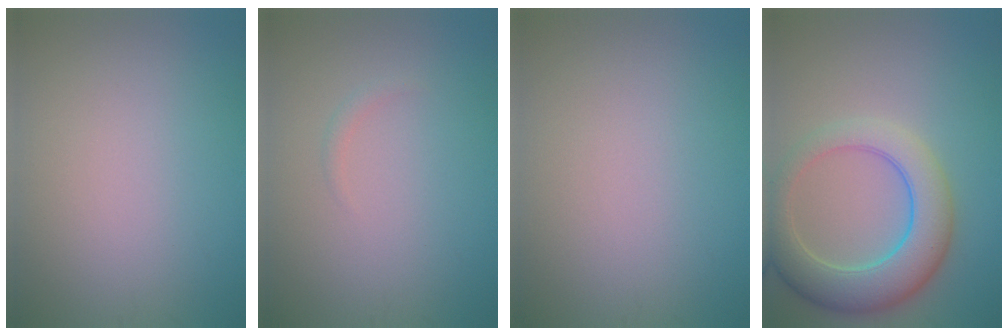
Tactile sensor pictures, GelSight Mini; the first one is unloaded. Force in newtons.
{"total": 0.6, "press": 0.6, "slide": 0.0}
{"total": 0.0}
{"total": 7.1, "press": 7.0, "slide": 0.3}